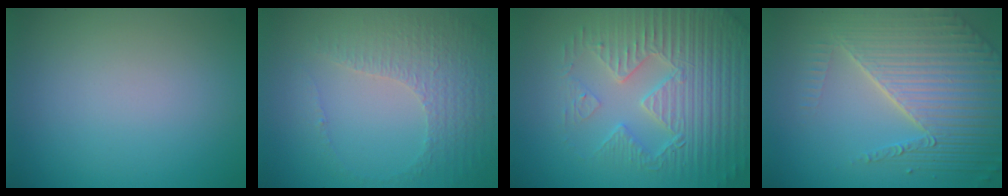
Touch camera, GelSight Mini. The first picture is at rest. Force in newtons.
{"total": 4.6, "press": 3.1, "slide": 3.3}
{"total": 6.6, "press": 5.5, "slide": 3.6}
{"total": 7.7, "press": 5.8, "slide": 5.2}